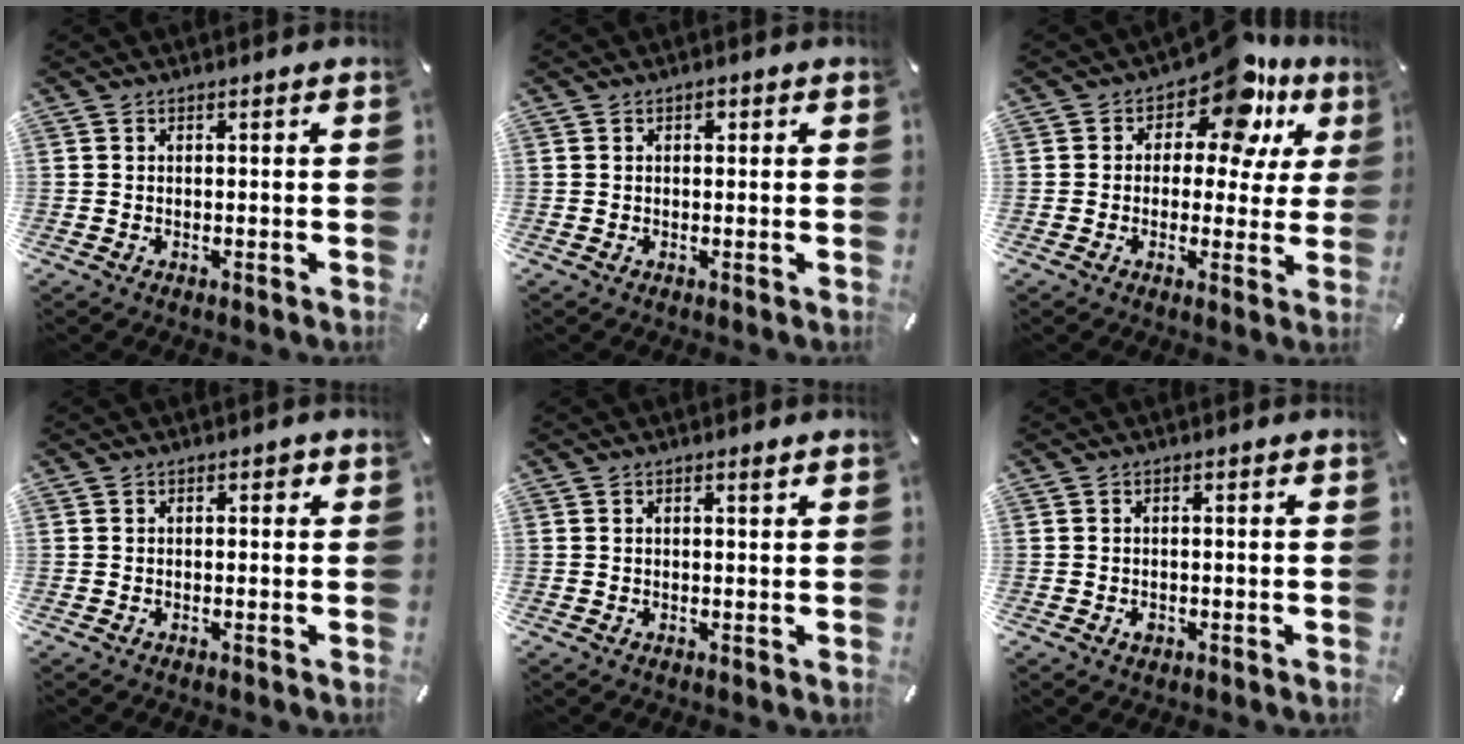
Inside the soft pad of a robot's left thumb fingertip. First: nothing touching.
{"total": 1.0, "force": [0.3, 0.8, 0.5], "torque": [-0.012, 0.004, 0.005]}
{"total": 12.5, "force": [7.0, 6.5, 8.0], "torque": [-0.114, -0.044, 0.119]}
{"total": 1.1, "force": [0.1, 0.8, 0.7], "torque": [-0.006, 0.003, -0.001]}
{"total": 1.1, "force": [0.6, 0.3, 0.9], "torque": [-0.016, 0.001, 0.010]}
{"total": 1.4, "force": [-0.5, 1.1, 0.8], "torque": [-0.015, 0.003, -0.009]}